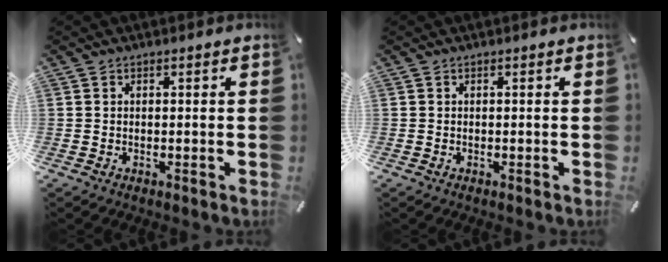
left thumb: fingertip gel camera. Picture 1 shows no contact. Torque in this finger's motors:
{"motor_torque": [-0.03, -0.02, -0.14, -0.08, 0.00]}